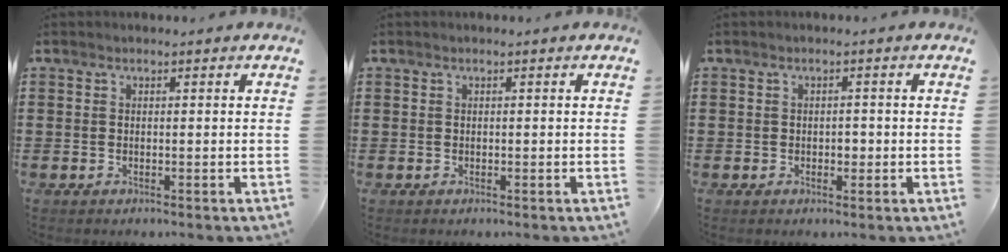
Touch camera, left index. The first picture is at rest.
{"total": 0.0}
{"total": 1.3, "force": [-0.2, 0.8, 1.1], "torque": [-0.021, 0.003, -0.005]}